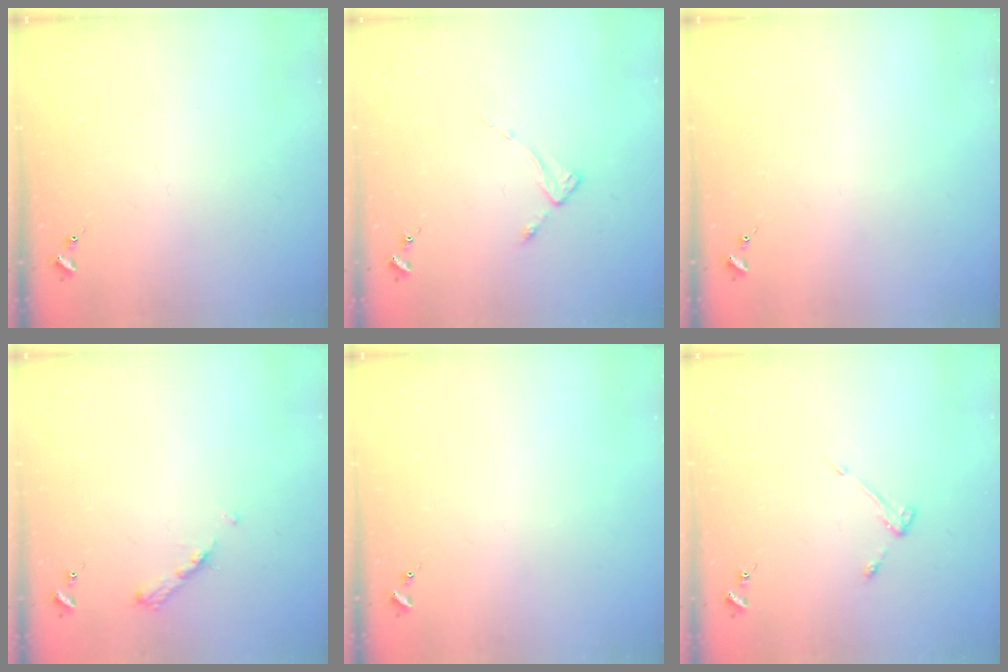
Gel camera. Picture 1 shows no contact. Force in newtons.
{"total": 2.6, "press": 2.6, "slide": 0.3}
{"total": 0.0}
{"total": 4.9, "press": 4.9, "slide": 0.6}
{"total": 0.0}
{"total": 3.2, "press": 3.1, "slide": 0.5}